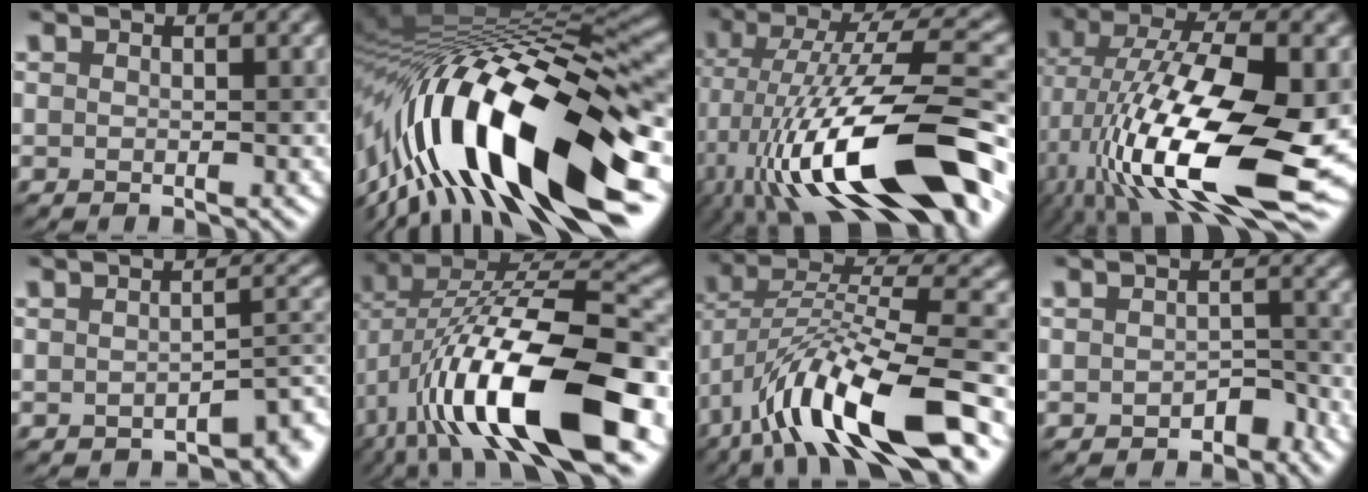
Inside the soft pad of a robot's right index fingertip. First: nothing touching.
{"total": 17.3, "force": [-5.0, 4.7, 15.9], "torque": [-0.270, 0.025, -0.086]}
{"total": 16.6, "force": [-5.2, 5.2, 14.9], "torque": [-0.248, 0.021, -0.091]}
{"total": 16.9, "force": [-3.1, 7.3, 14.9], "torque": [-0.271, 0.005, -0.059]}
{"total": 3.0, "force": [-2.1, 1.0, 1.9], "torque": [-0.017, -0.002, -0.025]}
{"total": 15.9, "force": [-5.0, 6.2, 13.8], "torque": [-0.226, 0.008, -0.087]}
{"total": 12.9, "force": [-6.3, 3.3, 10.7], "torque": [-0.189, 0.012, -0.111]}
{"total": 2.0, "force": [-1.2, 1.2, 1.1], "torque": [-0.017, 0.002, -0.016]}